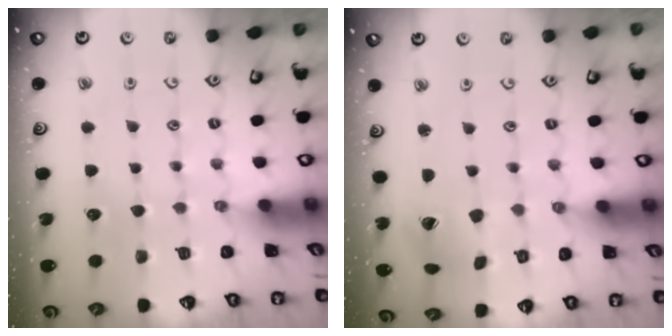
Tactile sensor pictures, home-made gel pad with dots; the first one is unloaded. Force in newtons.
{"total": 5.1, "press": 5.1, "slide": 0.7}